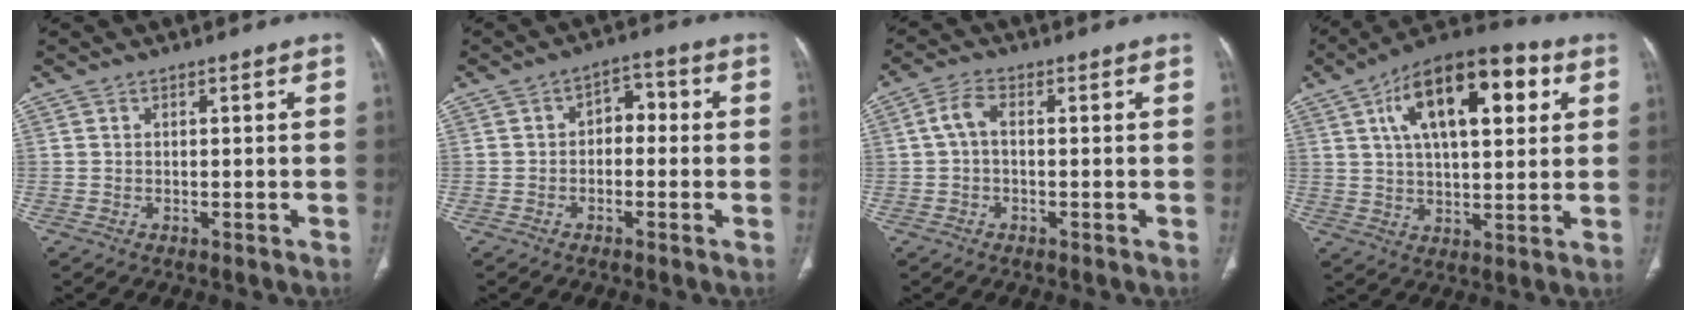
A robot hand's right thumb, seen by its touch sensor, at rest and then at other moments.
{"total": 4.6, "force": [-0.4, 3.2, 3.3], "torque": [-0.028, 0.024, -0.018]}
{"total": 3.7, "force": [0.0, 2.0, 3.1], "torque": [-0.063, 0.012, -0.004]}
{"total": 20.2, "force": [7.0, 9.2, 16.5], "torque": [-0.239, 0.007, 0.106]}